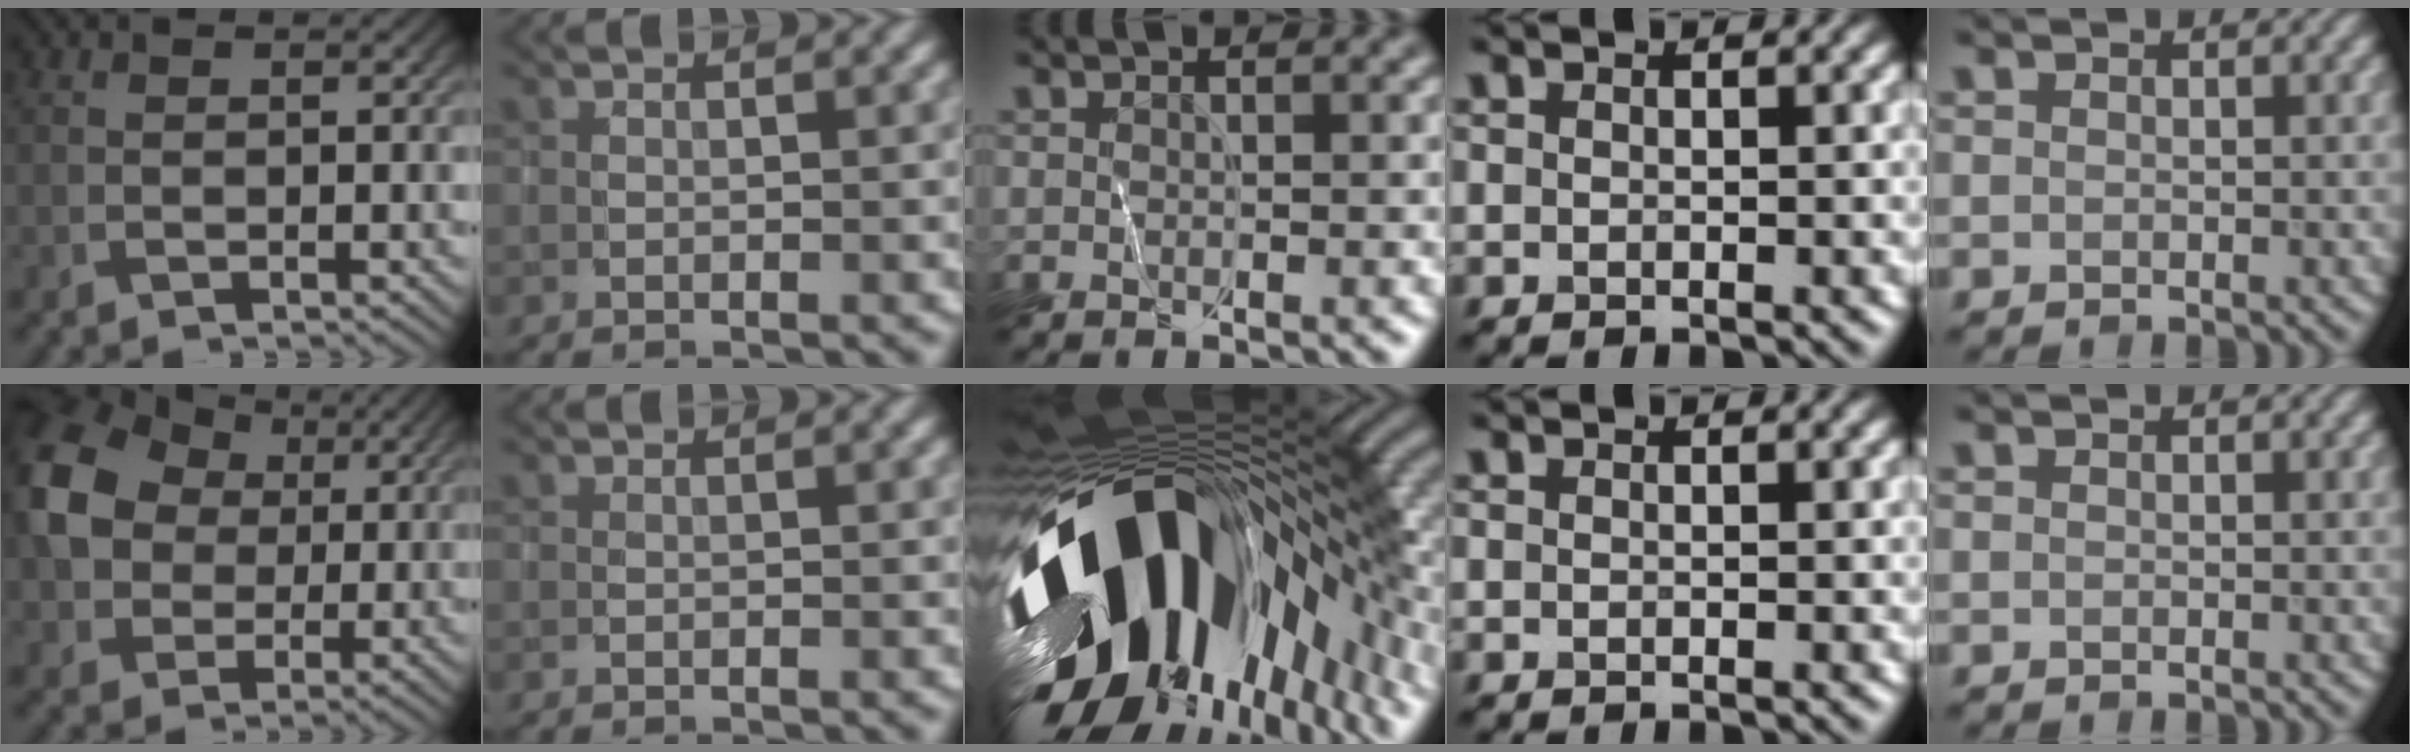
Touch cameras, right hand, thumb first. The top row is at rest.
{"thumb": {"total": 13.7, "force": [2.4, 11.0, 7.9], "torque": [-0.201, 0.009, 0.040]}, "middle": {"total": 18.1, "force": [-5.0, 10.3, 14.0], "torque": [-0.259, -0.019, -0.080]}}